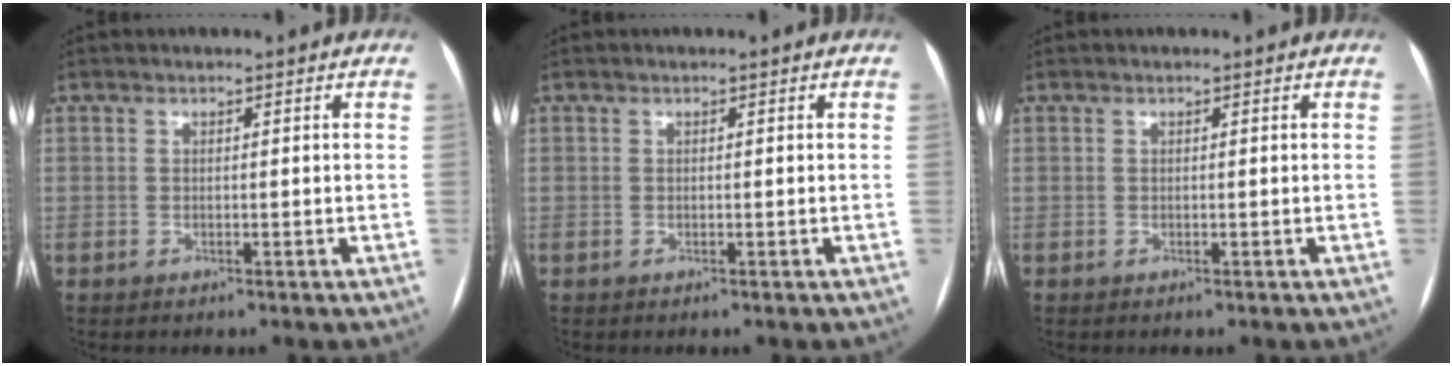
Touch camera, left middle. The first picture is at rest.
{"total": 0.0}
{"total": 0.0}